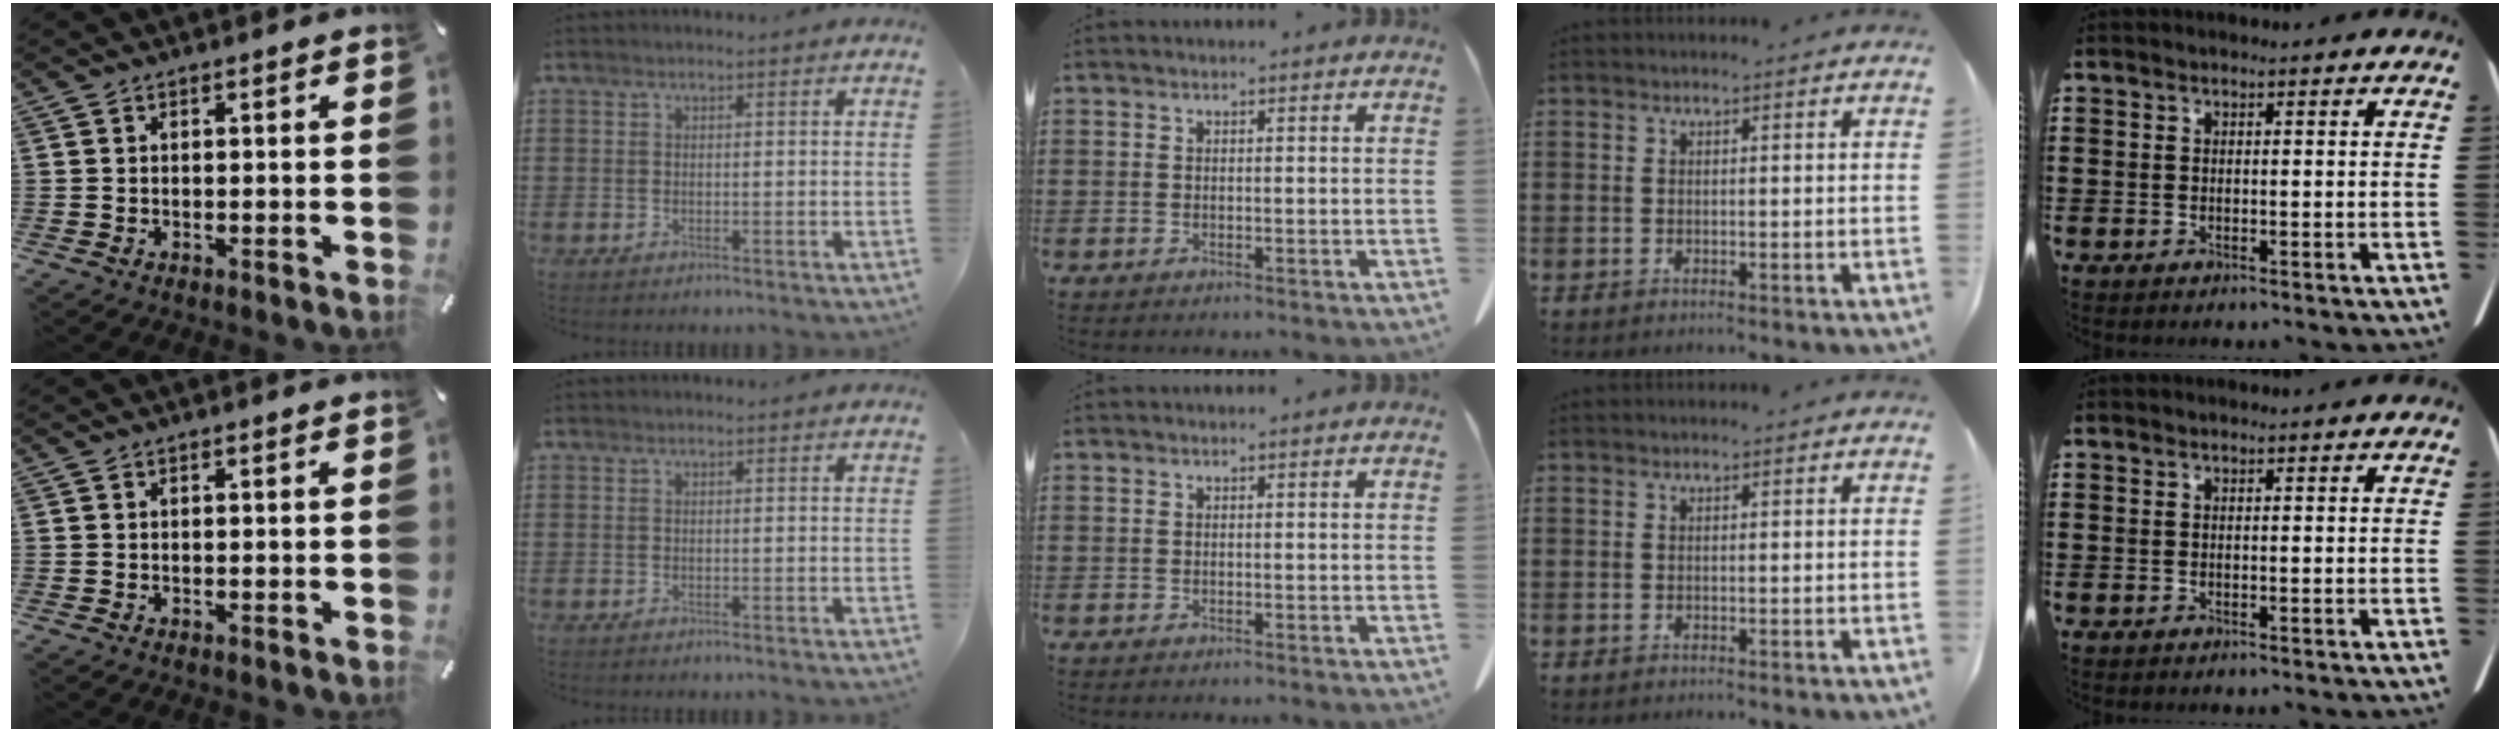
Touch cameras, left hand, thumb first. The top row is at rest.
{}